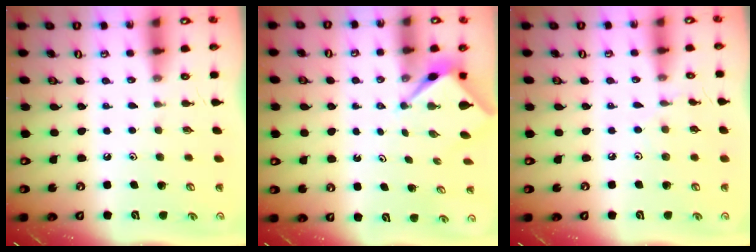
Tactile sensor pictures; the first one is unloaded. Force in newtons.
{"total": 2.5, "press": 2.5, "slide": 0.1}
{"total": 2.7, "press": 2.7, "slide": 0.4}